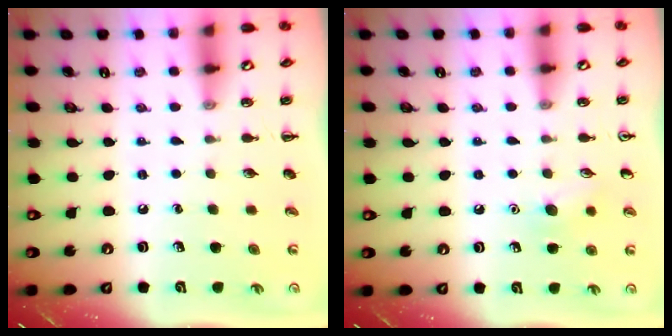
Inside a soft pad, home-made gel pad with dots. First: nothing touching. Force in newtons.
{"total": 7.3, "press": 7.0, "slide": 2.1}